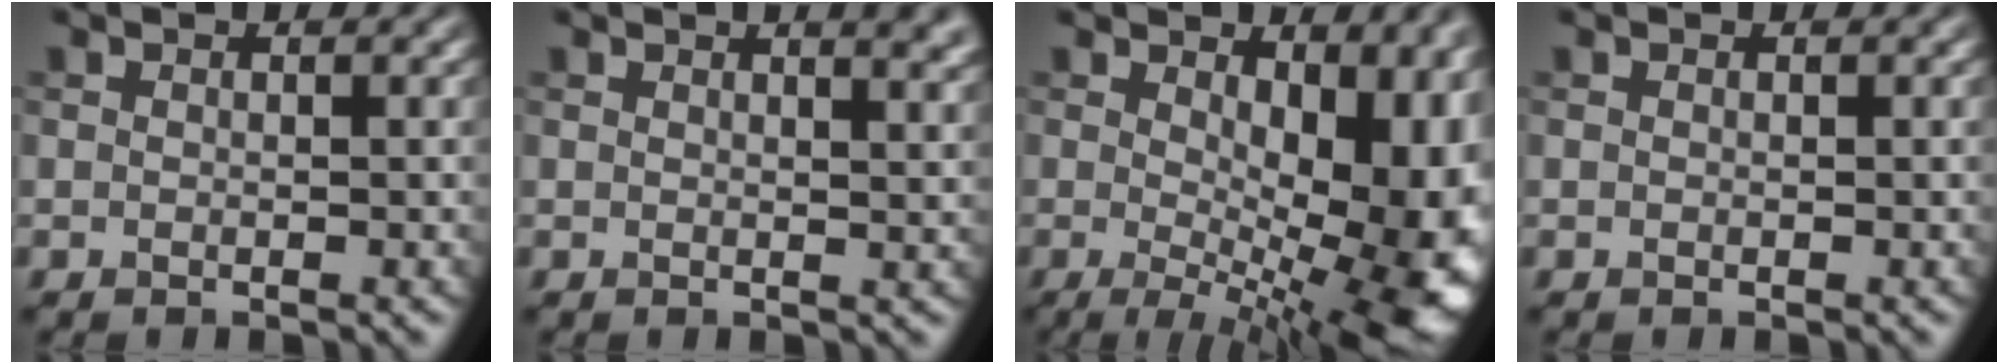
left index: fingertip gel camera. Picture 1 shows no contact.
{"total": 4.8, "force": [2.9, 2.0, 3.2], "torque": [-0.012, 0.021, 0.020]}
{"total": 15.2, "force": [-0.2, 7.8, 13.1], "torque": [-0.129, -0.015, 0.025]}
{"total": 0.0}